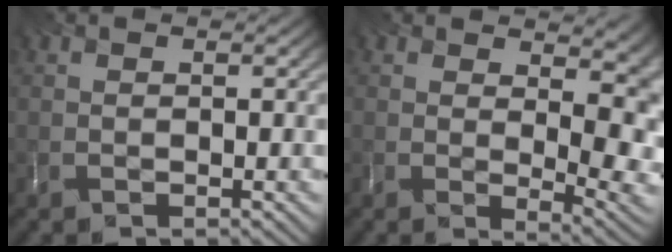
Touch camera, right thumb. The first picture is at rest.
{"total": 10.6, "force": [3.3, 4.4, 9.1], "torque": [-0.106, 0.006, 0.062]}